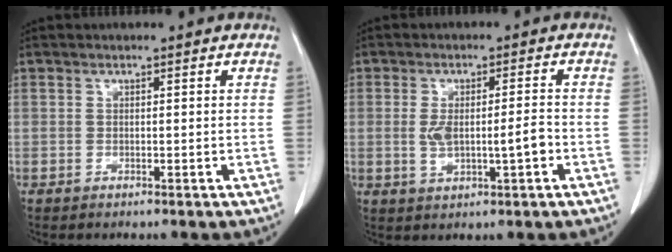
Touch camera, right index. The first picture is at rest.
{"total": 5.7, "force": [-0.8, 1.4, 5.4], "torque": [-0.107, 0.005, -0.006]}